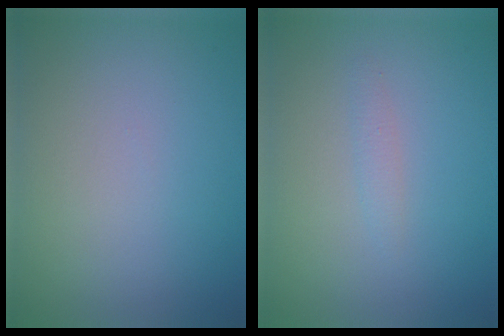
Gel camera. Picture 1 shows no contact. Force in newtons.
{"total": 0.9, "press": 0.9, "slide": 0.0}